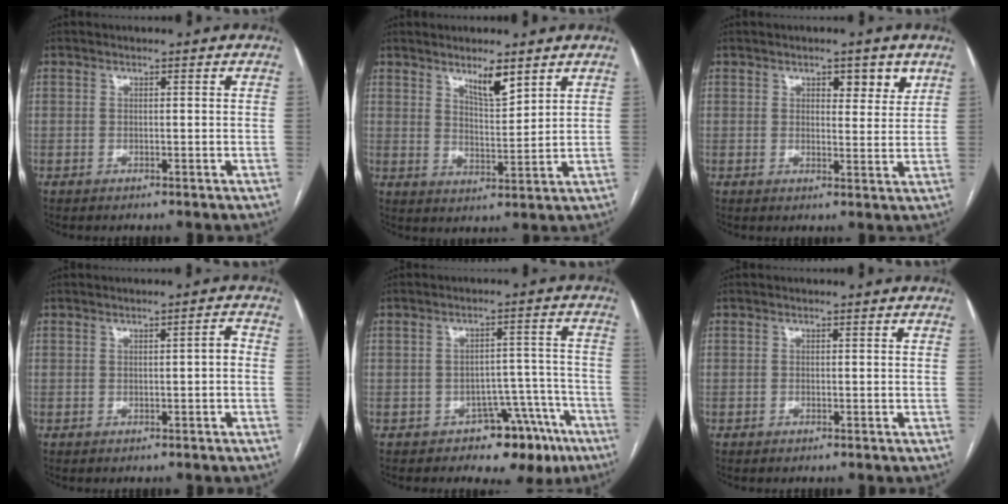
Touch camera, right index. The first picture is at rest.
{"total": 5.2, "force": [3.7, 1.0, 3.5], "torque": [-0.063, -0.009, 0.067]}
{"total": 4.2, "force": [2.4, 1.8, 2.9], "torque": [-0.033, -0.004, 0.031]}
{"total": 1.4, "force": [-0.1, 0.3, 1.4], "torque": [-0.016, 0.004, -0.002]}
{"total": 9.1, "force": [-6.3, 5.5, 3.7], "torque": [-0.007, 0.050, -0.082]}
{"total": 0.0}